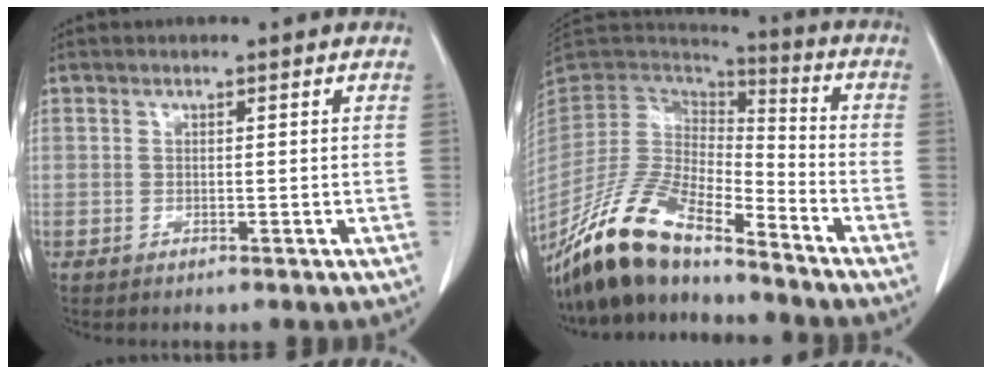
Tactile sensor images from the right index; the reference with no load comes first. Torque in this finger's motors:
{"motor_torque": [-0.22, -0.15, -0.71, -0.21]}